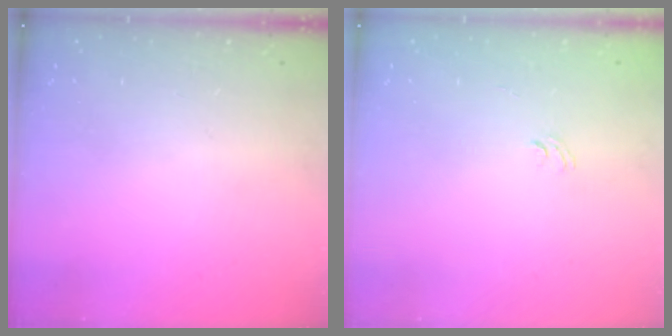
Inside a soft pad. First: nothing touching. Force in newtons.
{"total": 1.6, "press": 1.2, "slide": 1.0}